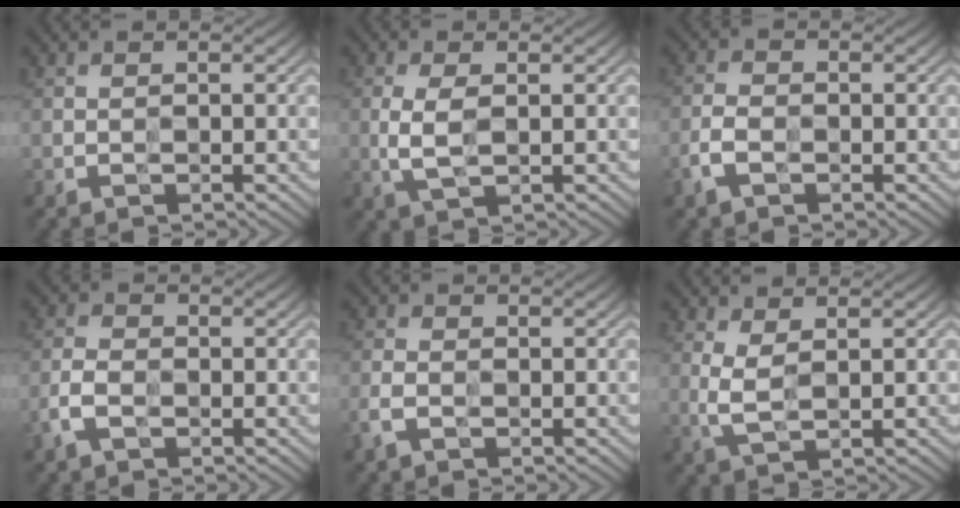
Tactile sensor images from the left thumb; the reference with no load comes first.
{"total": 3.6, "force": [-0.1, 1.7, 3.1], "torque": [-0.074, -0.004, 0.001]}
{"total": 3.7, "force": [-2.2, 2.2, 2.1], "torque": [-0.045, -0.006, -0.048]}
{"total": 4.1, "force": [-2.3, 2.5, 2.4], "torque": [-0.053, -0.007, -0.052]}
{"total": 4.0, "force": [-2.3, 2.4, 2.3], "torque": [-0.050, -0.009, -0.049]}
{"total": 3.0, "force": [1.0, 1.1, 2.6], "torque": [-0.064, -0.004, 0.019]}